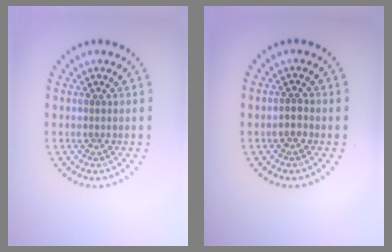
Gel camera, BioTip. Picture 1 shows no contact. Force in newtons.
{"total": 1.1, "press": 1.0, "slide": 0.5}